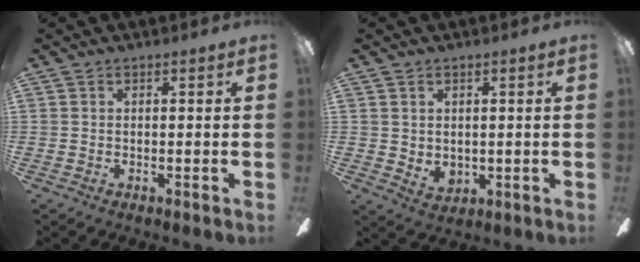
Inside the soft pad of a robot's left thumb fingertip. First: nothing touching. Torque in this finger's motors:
{"motor_torque": [0.45, 0.52, -0.15, 0.03, 0.00]}